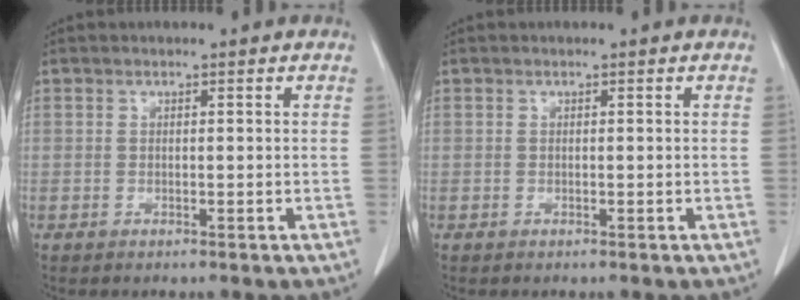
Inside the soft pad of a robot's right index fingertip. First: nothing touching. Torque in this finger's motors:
{"motor_torque": [0.00, 0.00, 0.00, 0.00]}